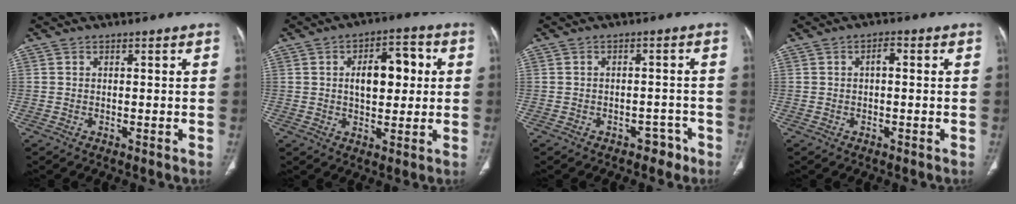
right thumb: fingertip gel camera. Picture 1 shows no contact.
{"total": 10.4, "force": [1.6, 5.8, 8.5], "torque": [-0.098, 0.013, 0.025]}
{"total": 3.3, "force": [-2.2, 2.2, 0.9], "torque": [0.001, 0.025, -0.024]}
{"total": 1.9, "force": [0.2, 0.9, 1.7], "torque": [-0.026, 0.008, -0.001]}